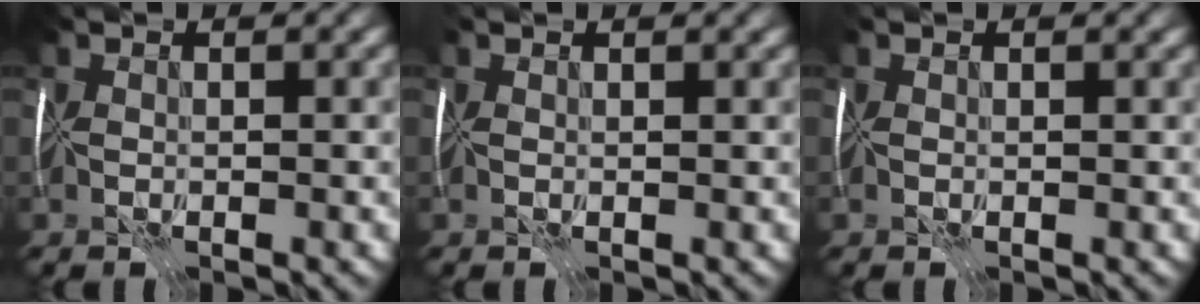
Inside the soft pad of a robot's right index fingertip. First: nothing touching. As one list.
[{"total": 1.4, "force": [1.2, 0.3, 0.6], "torque": [-0.004, 0.002, 0.016]}, {"total": 1.1, "force": [0.9, 0.4, 0.5], "torque": [-0.003, 0.001, 0.011]}]